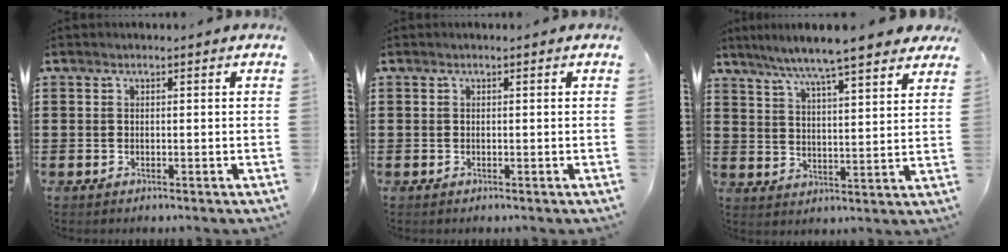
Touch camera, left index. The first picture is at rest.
{"total": 0.0}
{"total": 7.1, "force": [6.1, -0.2, 3.6], "torque": [-0.094, -0.030, 0.101]}